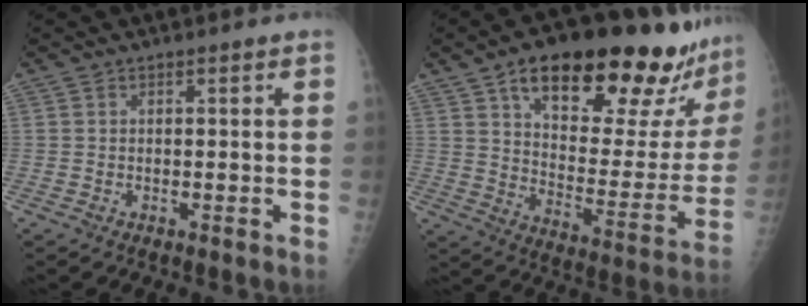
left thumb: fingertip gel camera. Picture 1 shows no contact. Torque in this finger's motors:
{"motor_torque": [2.42, 2.54, 1.42, -1.35, 0.14]}